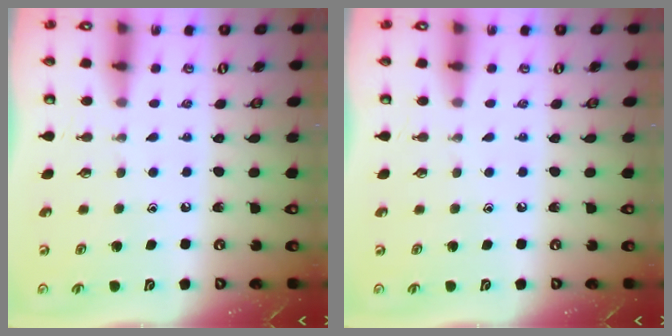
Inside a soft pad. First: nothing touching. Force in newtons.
{"total": 0.0}